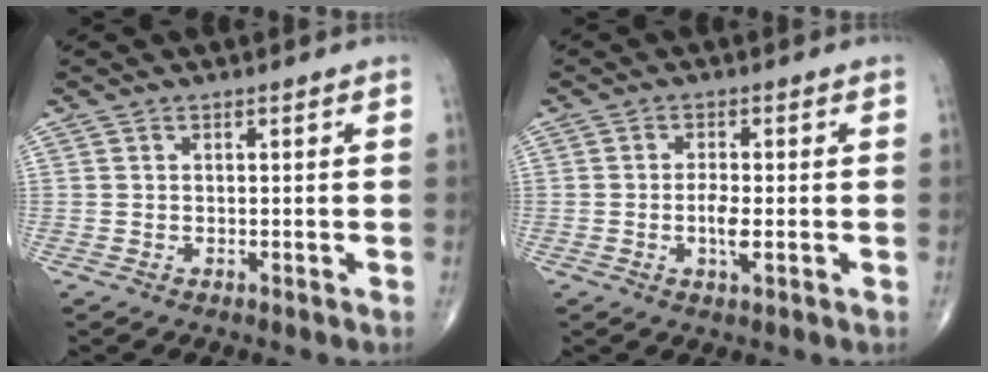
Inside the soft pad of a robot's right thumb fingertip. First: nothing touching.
{"total": 3.6, "force": [-0.7, 1.1, 3.4], "torque": [-0.064, -0.002, -0.016]}